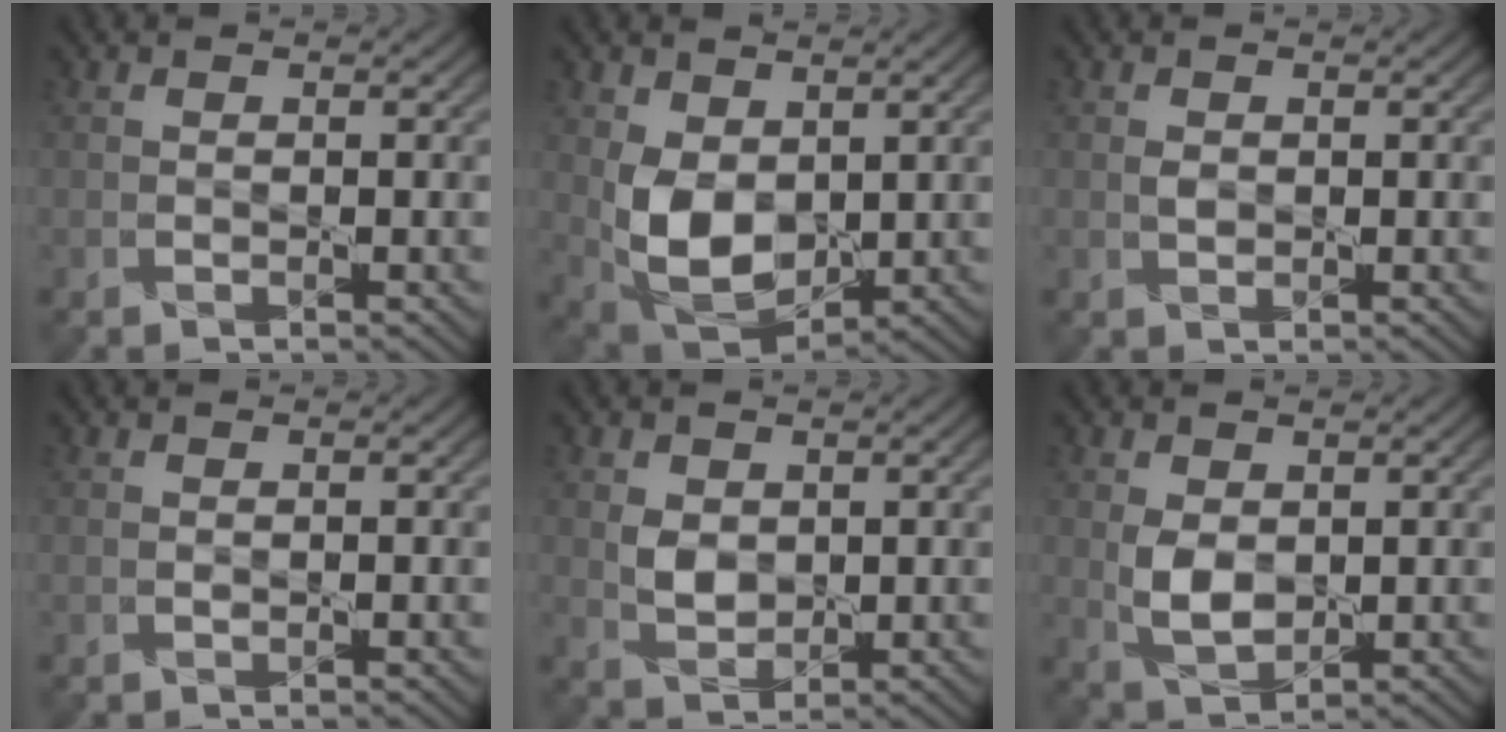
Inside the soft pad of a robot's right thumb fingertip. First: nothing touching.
{"total": 8.3, "force": [1.0, 5.5, 6.1], "torque": [-0.143, -0.011, 0.021]}
{"total": 1.0, "force": [0.1, 0.7, 0.7], "torque": [-0.017, -0.001, 0.002]}
{"total": 0.0}
{"total": 3.3, "force": [0.8, 2.4, 2.1], "torque": [-0.050, -0.003, 0.017]}
{"total": 4.2, "force": [0.6, 2.7, 3.2], "torque": [-0.070, -0.003, 0.017]}